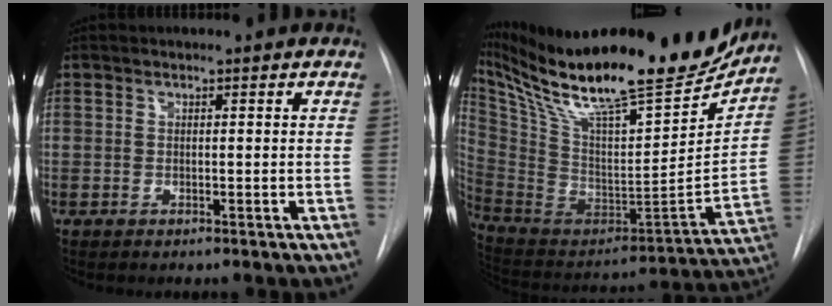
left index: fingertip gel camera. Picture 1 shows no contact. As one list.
[{"total": 34.0, "force": [27.7, 5.8, 18.8], "torque": [-0.335, -0.051, 0.422]}]